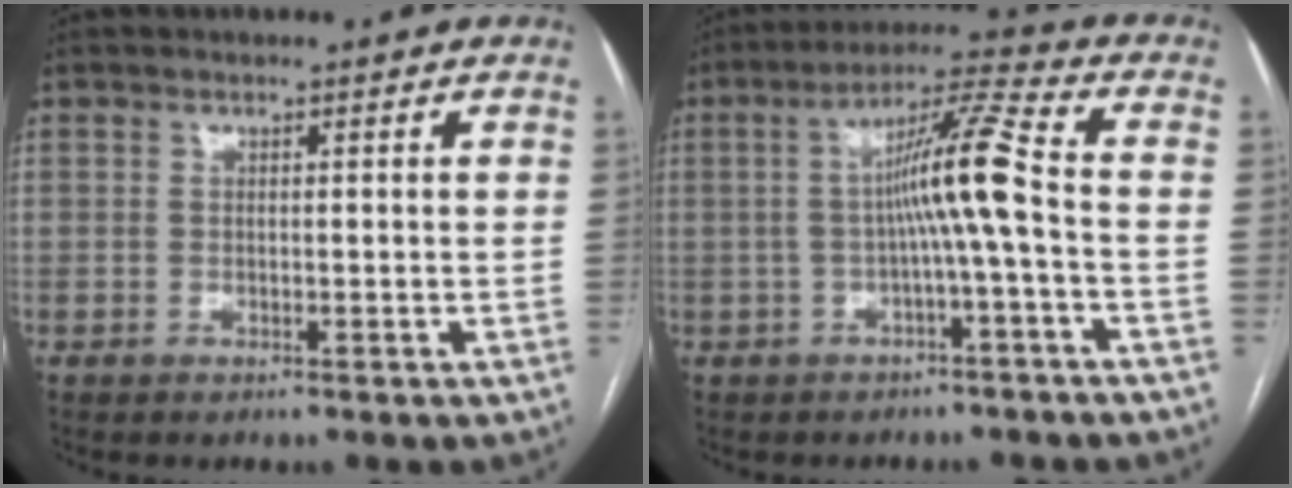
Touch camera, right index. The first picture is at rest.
{"total": 8.8, "force": [-0.9, -1.0, 8.7], "torque": [-0.150, 0.023, -0.018]}